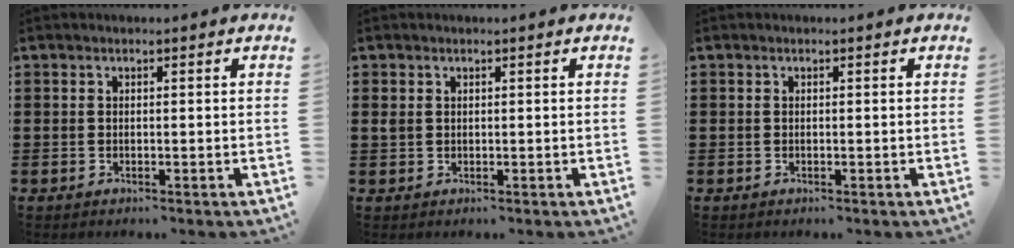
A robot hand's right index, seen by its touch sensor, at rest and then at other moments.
{"total": 1.0, "force": [0.4, 0.8, 0.4], "torque": [-0.012, 0.005, 0.007]}
{"total": 0.0}